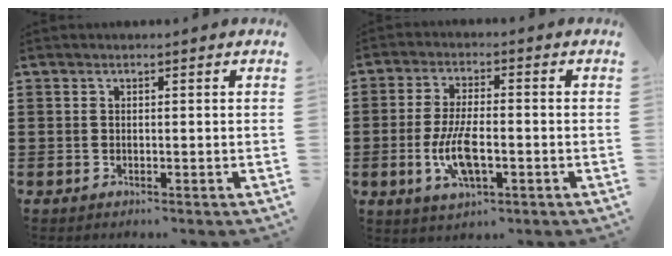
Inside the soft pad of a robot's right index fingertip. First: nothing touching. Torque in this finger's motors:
{"motor_torque": [2.14, 0.00, 0.32, 0.10]}